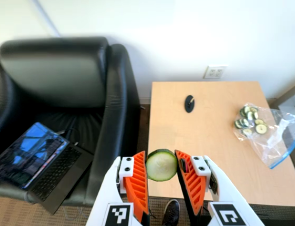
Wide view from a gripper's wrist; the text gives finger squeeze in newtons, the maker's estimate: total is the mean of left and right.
{"total": 8.9, "left": 9.2, "right": 8.5}